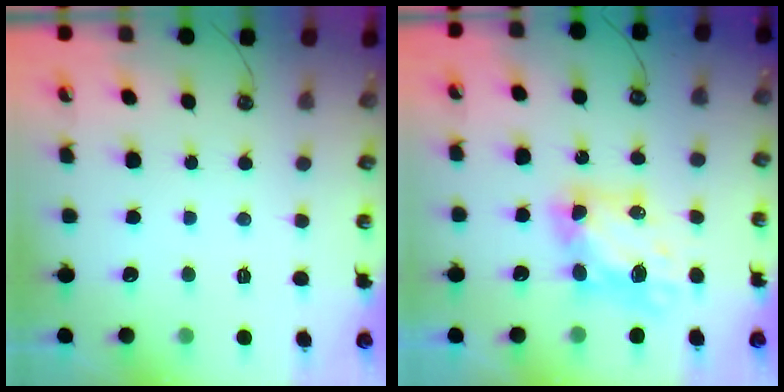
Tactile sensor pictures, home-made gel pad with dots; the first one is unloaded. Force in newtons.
{"total": 7.7, "press": 7.6, "slide": 0.5}